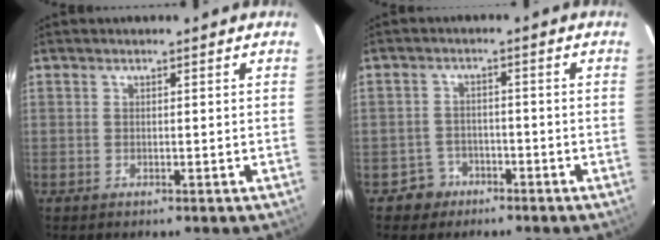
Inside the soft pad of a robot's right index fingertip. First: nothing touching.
{"total": 3.5, "force": [-2.0, 2.8, -0.4], "torque": [0.008, 0.013, -0.031]}